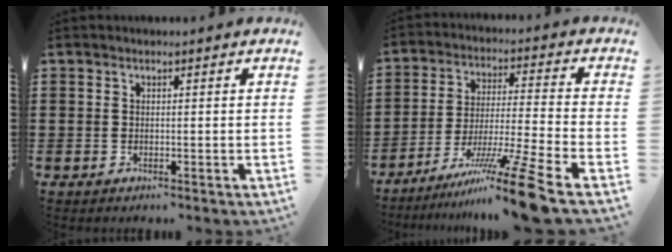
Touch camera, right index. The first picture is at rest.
{"total": 13.6, "force": [-9.9, -0.8, 9.4], "torque": [-0.155, 0.012, -0.182]}